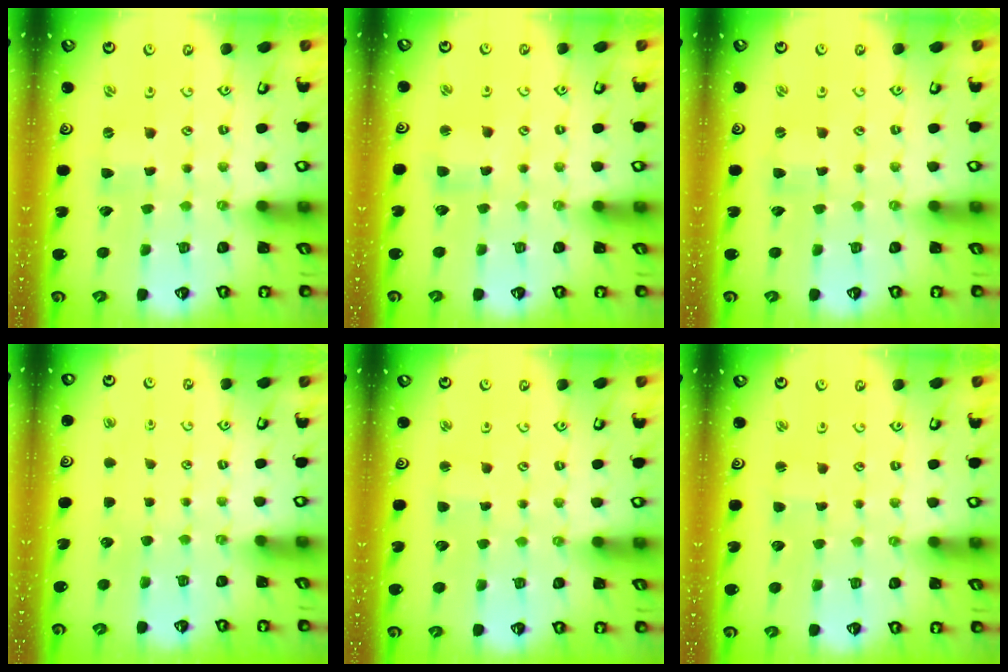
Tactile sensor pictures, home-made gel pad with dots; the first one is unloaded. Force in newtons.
{"total": 2.8, "press": 2.8, "slide": 0.3}
{"total": 1.1, "press": 1.1, "slide": 0.2}
{"total": 0.0}
{"total": 1.3, "press": 1.2, "slide": 0.1}
{"total": 0.8, "press": 0.7, "slide": 0.3}